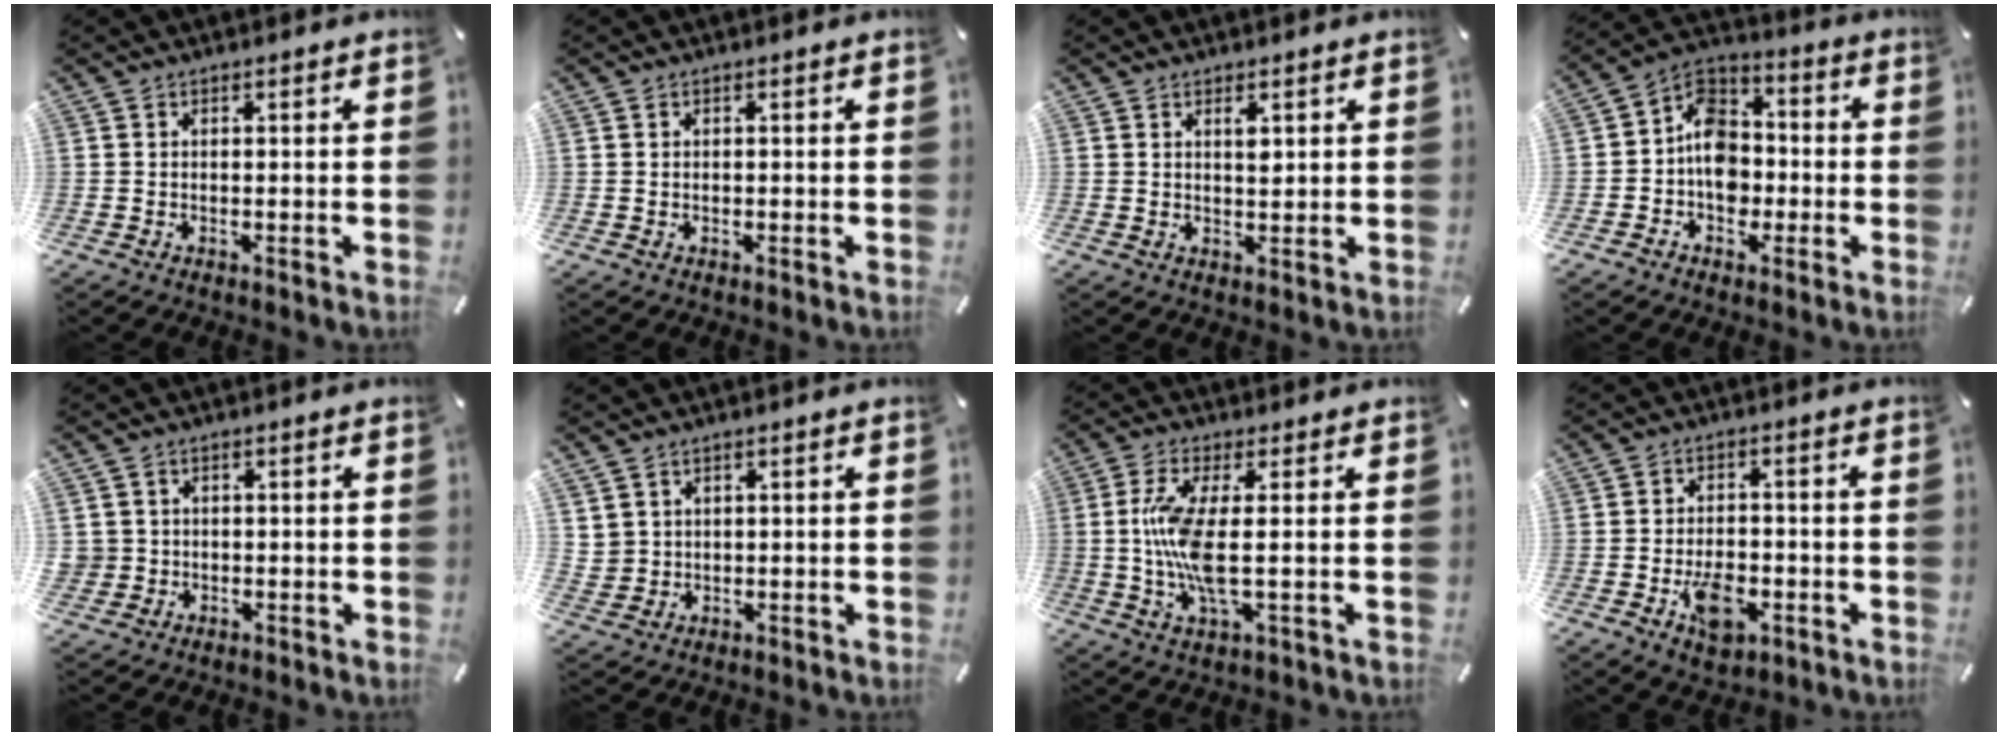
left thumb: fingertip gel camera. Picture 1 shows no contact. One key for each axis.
{"total": 0.7, "fx": 0.1, "fy": 0.5, "fz": 0.5, "tx": -0.010, "ty": 0.004, "tz": 0.001}
{"total": 2.1, "fx": 1.2, "fy": 0.8, "fz": 1.5, "tx": -0.017, "ty": -0.004, "tz": 0.016}
{"total": 10.6, "fx": -2.3, "fy": 8.8, "fz": 5.4, "tx": -0.112, "ty": 0.027, "tz": -0.042}
{"total": 3.2, "fx": 0.1, "fy": 3.1, "fz": -0.1, "tx": -0.003, "ty": 0.006, "tz": 0.001}
{"total": 3.5, "fx": 1.8, "fy": 3.0, "fz": -0.1, "tx": -0.010, "ty": -0.005, "tz": 0.035}
{"total": 10.7, "fx": 0.1, "fy": 2.8, "fz": 10.3, "tx": -0.222, "ty": -0.020, "tz": -0.002}
{"total": 8.2, "fx": -3.1, "fy": 4.8, "fz": 5.8, "tx": -0.106, "ty": 0.010, "tz": -0.053}